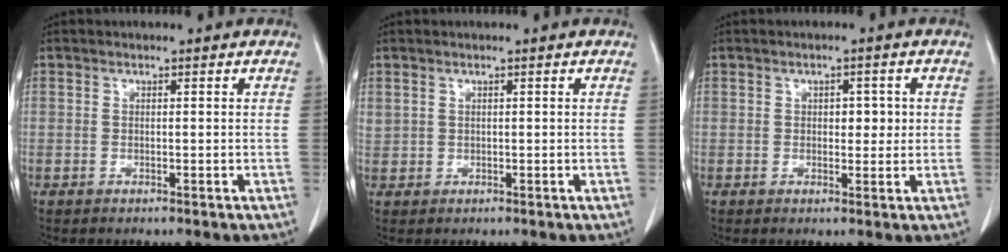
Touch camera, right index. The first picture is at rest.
{"total": 1.3, "force": [0.8, 1.0, 0.4], "torque": [-0.009, 0.012, 0.019]}
{"total": 2.7, "force": [0.4, 1.5, 2.2], "torque": [-0.025, 0.002, 0.004]}